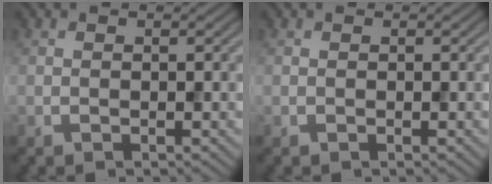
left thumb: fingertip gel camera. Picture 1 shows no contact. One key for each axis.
{"total": 0.0}